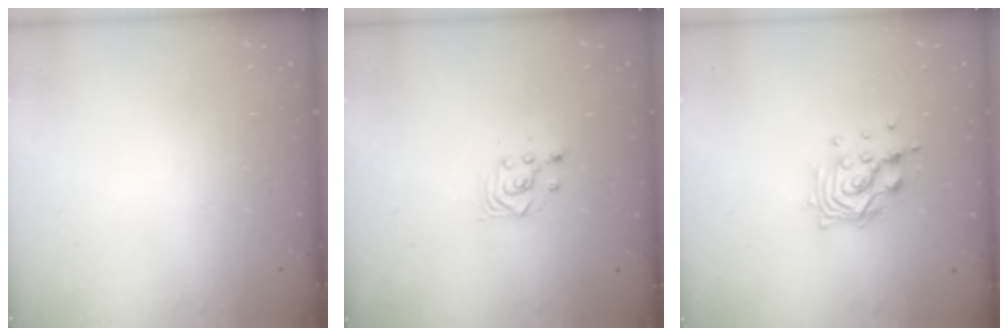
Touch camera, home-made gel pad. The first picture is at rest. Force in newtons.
{"total": 3.3, "press": 3.2, "slide": 0.4}
{"total": 9.6, "press": 9.6, "slide": 0.8}